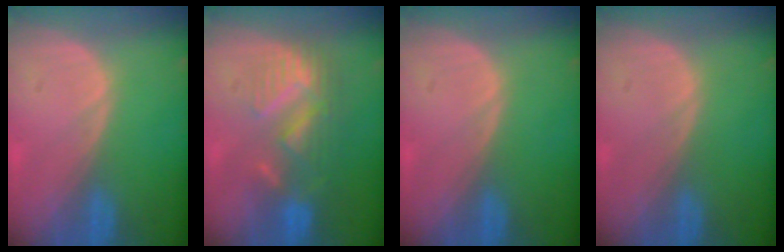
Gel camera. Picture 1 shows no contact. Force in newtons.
{"total": 8.9, "press": 8.0, "slide": 3.7}
{"total": 0.0}
{"total": 0.0}